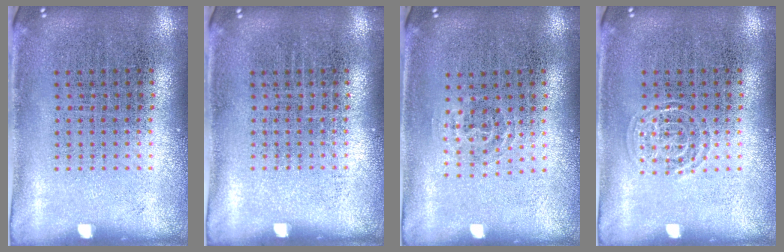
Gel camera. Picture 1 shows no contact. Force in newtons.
{"total": 0.0}
{"total": 0.8, "press": 0.5, "slide": 0.7}
{"total": 1.3, "press": 1.3, "slide": 0.2}